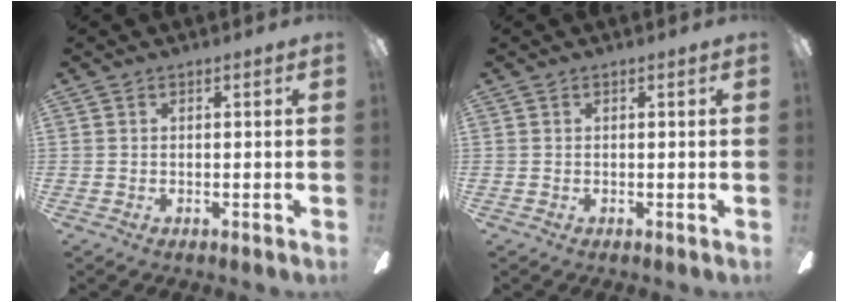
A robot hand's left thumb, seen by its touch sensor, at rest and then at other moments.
{"total": 0.0}